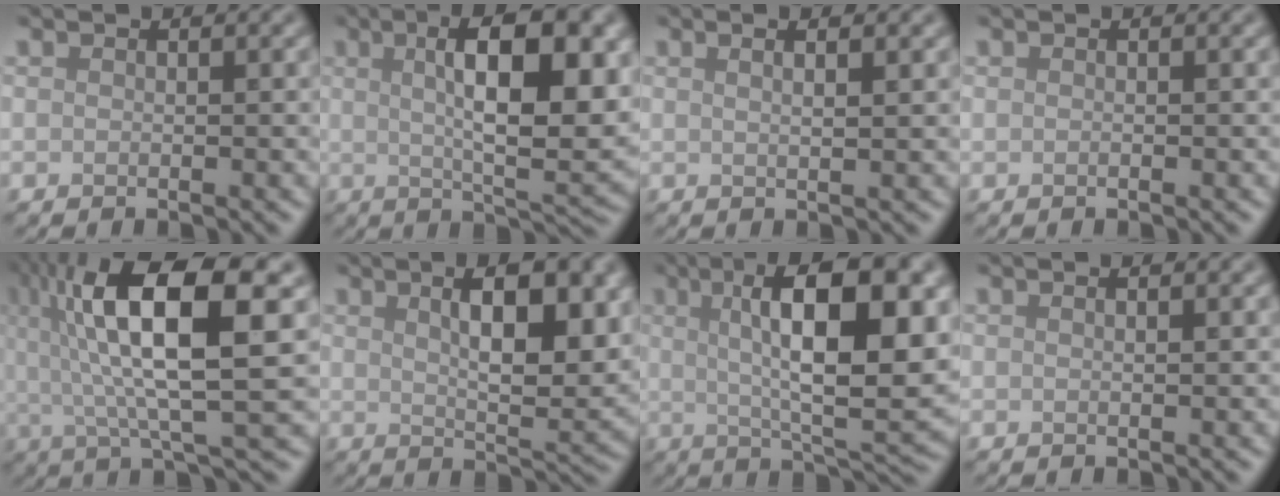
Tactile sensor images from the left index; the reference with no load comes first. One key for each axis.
{"total": 12.0, "fx": 2.5, "fy": 3.8, "fz": 11.1, "tx": -0.145, "ty": 0.003, "tz": 0.037}
{"total": 3.3, "fx": 1.6, "fy": 1.3, "fz": 2.5, "tx": -0.014, "ty": 0.010, "tz": -0.005}
{"total": 0.0}
{"total": 11.8, "fx": 3.1, "fy": 3.0, "fz": 11.0, "tx": -0.182, "ty": 0.010, "tz": 0.055}
{"total": 8.8, "fx": 2.7, "fy": 2.9, "fz": 7.8, "tx": -0.108, "ty": 0.003, "tz": 0.044}
{"total": 13.3, "fx": 2.9, "fy": 3.9, "fz": 12.4, "tx": -0.161, "ty": 0.010, "tz": 0.039}
{"total": 0.8, "fx": 0.5, "fy": 0.2, "fz": 0.6, "tx": -0.007, "ty": 0.001, "tz": 0.001}